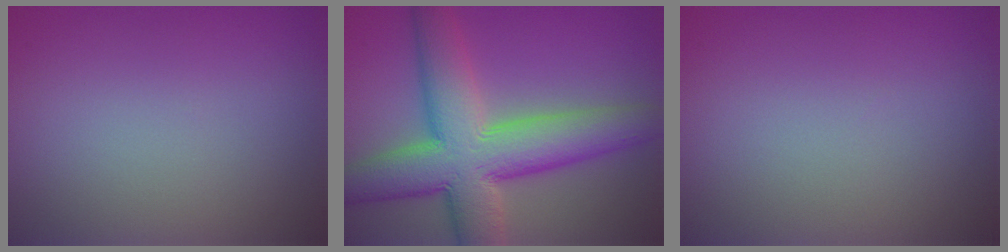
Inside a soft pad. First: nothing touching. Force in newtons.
{"total": 11.1, "press": 11.0, "slide": 0.7}
{"total": 0.0}